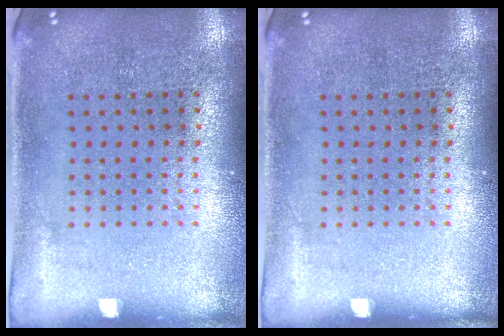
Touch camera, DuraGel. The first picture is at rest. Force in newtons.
{"total": 0.0}